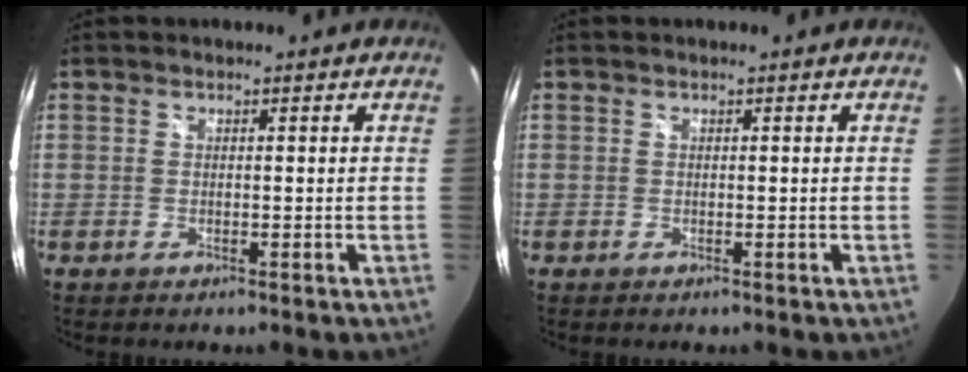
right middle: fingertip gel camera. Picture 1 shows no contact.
{"total": 0.0}